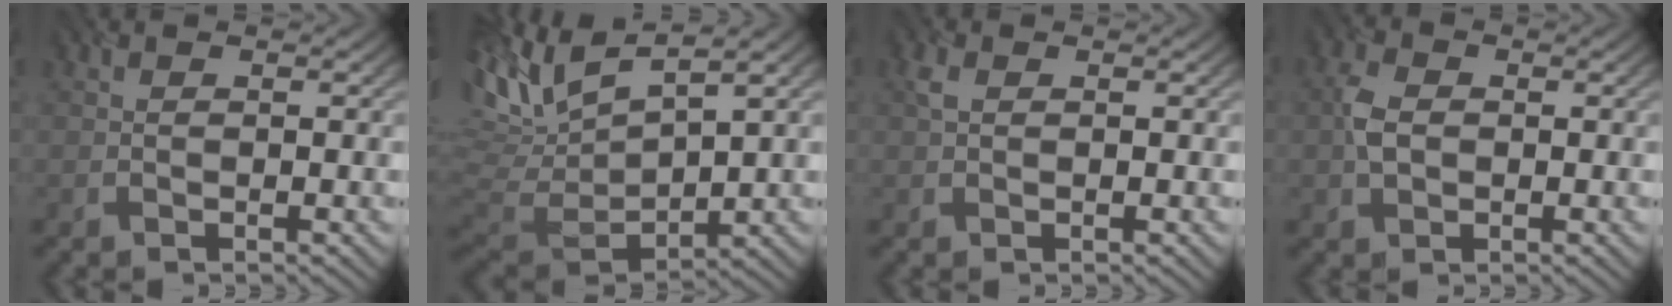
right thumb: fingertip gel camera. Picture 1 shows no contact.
{"total": 12.3, "force": [5.9, 4.6, 9.8], "torque": [-0.244, 0.010, 0.116]}
{"total": 1.3, "force": [0.5, 0.8, 0.9], "torque": [-0.027, 0.004, 0.008]}
{"total": 3.4, "force": [-0.1, 2.4, 2.3], "torque": [-0.059, 0.003, -0.007]}